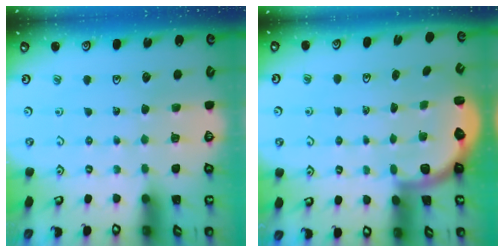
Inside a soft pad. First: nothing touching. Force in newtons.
{"total": 2.4, "press": 2.1, "slide": 1.2}